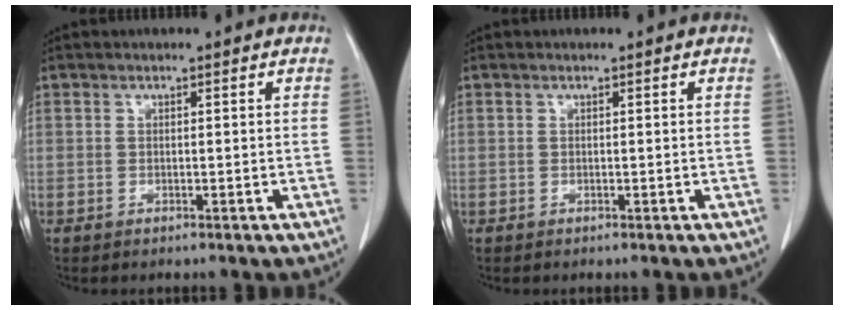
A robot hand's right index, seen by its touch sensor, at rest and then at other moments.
{"total": 0.0}